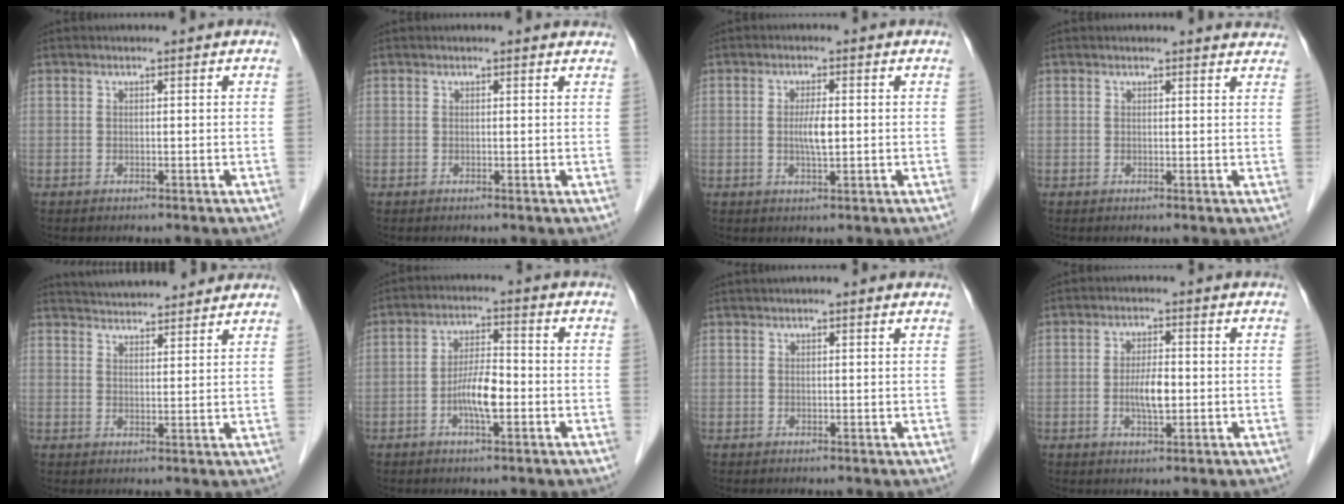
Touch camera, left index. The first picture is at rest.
{"total": 1.2, "force": [1.2, 0.2, 0.1], "torque": [-0.008, -0.005, 0.002]}
{"total": 3.2, "force": [-0.1, 0.5, 3.2], "torque": [-0.062, -0.002, -0.001]}
{"total": 3.2, "force": [3.1, 0.5, 0.2], "torque": [-0.001, -0.011, 0.015]}
{"total": 11.4, "force": [10.8, 1.8, 3.4], "torque": [-0.051, 0.024, 0.150]}
{"total": 5.7, "force": [-1.8, 1.3, 5.3], "torque": [-0.106, 0.006, -0.035]}
{"total": 2.6, "force": [2.0, 0.3, 1.6], "torque": [-0.021, 0.023, 0.027]}
{"total": 4.1, "force": [-0.6, 1.1, 3.9], "torque": [-0.076, -0.001, -0.010]}